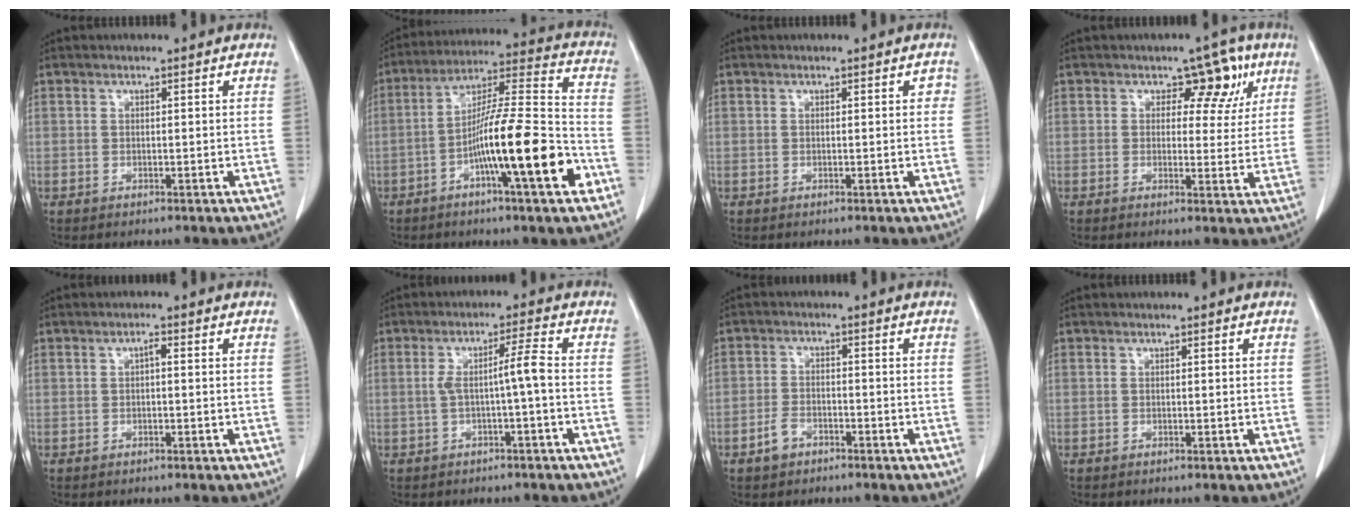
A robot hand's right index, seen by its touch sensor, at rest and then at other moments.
{"total": 17.3, "force": [-6.5, 0.9, 16.0], "torque": [-0.267, 0.000, -0.108]}
{"total": 1.0, "force": [0.3, 0.6, 0.8], "torque": [-0.006, 0.008, 0.004]}
{"total": 6.2, "force": [2.8, 4.2, 3.6], "torque": [-0.019, 0.013, 0.030]}
{"total": 1.0, "force": [0.0, 0.3, 1.0], "torque": [-0.017, 0.003, 0.000]}
{"total": 4.1, "force": [-0.7, -0.4, 4.1], "torque": [-0.074, 0.013, -0.008]}
{"total": 3.3, "force": [-2.1, 2.0, 1.5], "torque": [-0.029, 0.004, -0.036]}
{"total": 0.0}